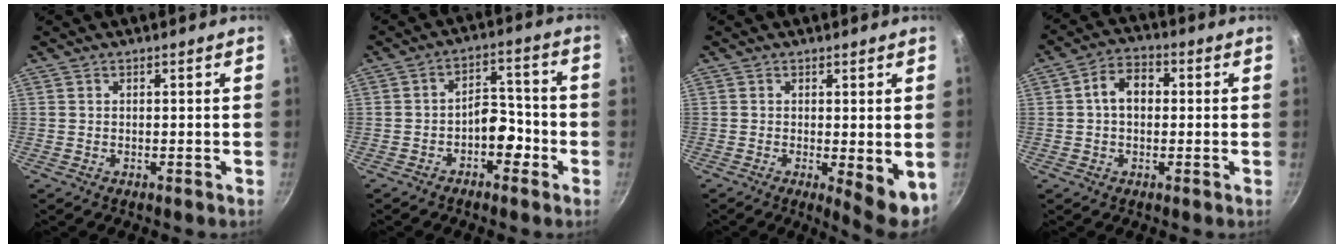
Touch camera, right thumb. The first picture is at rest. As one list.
[{"total": 6.0, "force": [-2.7, 3.7, 3.9], "torque": [-0.022, 0.042, -0.043]}, {"total": 6.6, "force": [-0.7, 1.9, 6.3], "torque": [-0.072, -0.011, -0.003]}, {"total": 8.7, "force": [0.8, 6.1, 6.1], "torque": [-0.067, 0.026, -0.001]}]